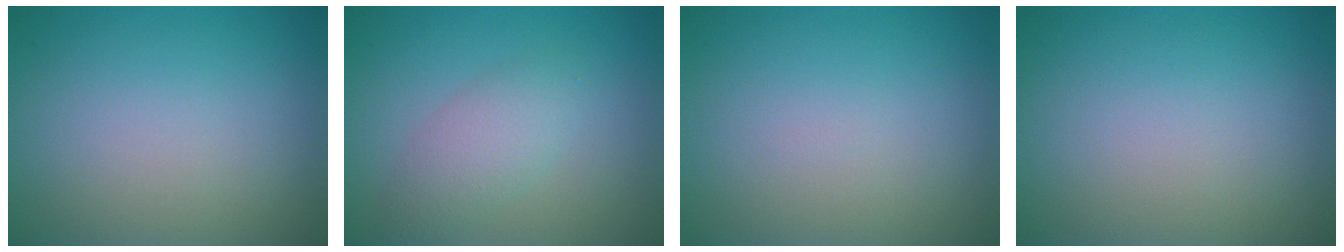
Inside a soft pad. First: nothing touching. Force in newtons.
{"total": 2.8, "press": 2.8, "slide": 0.2}
{"total": 0.0}
{"total": 0.0}